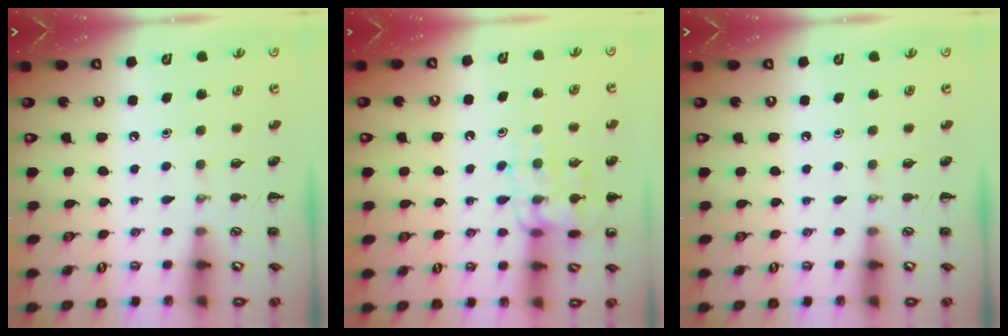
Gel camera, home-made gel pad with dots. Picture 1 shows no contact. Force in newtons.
{"total": 12.8, "press": 12.8, "slide": 0.3}
{"total": 0.0}